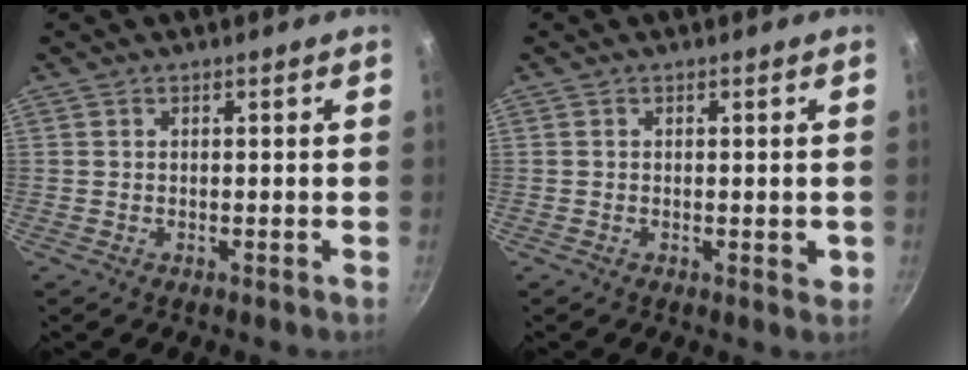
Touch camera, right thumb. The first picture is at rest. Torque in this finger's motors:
{"motor_torque": [0.39, 0.16, 0.47, -0.28, 0.00]}